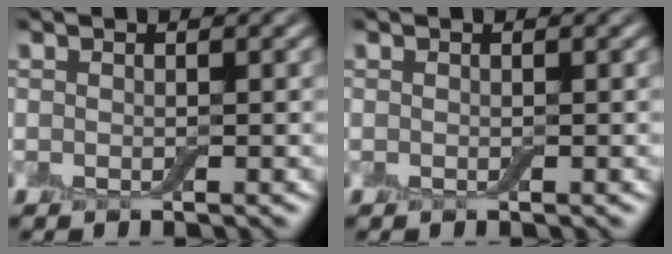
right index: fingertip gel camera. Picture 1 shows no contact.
{"total": 0.0}